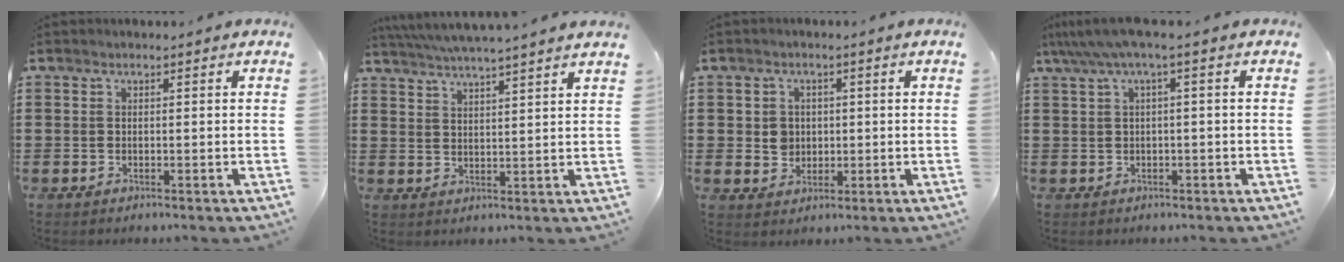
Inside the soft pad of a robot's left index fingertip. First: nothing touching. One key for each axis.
{"total": 4.6, "fx": 4.3, "fy": -0.9, "fz": 1.2, "tx": -0.039, "ty": -0.020, "tz": 0.076}
{"total": 3.0, "fx": 0.4, "fy": 2.7, "fz": 1.2, "tx": -0.034, "ty": 0.007, "tz": 0.005}
{"total": 3.3, "fx": 0.1, "fy": 0.2, "fz": 3.3, "tx": -0.070, "ty": -0.004, "tz": -0.003}